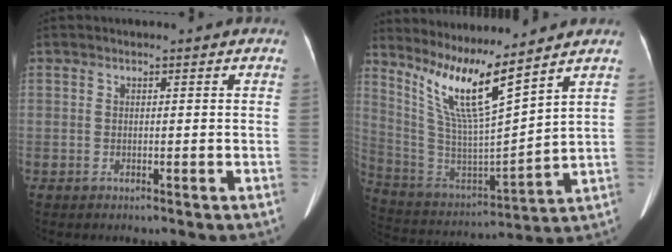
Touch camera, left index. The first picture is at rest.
{"total": 13.0, "force": [9.7, -0.1, 8.6], "torque": [-0.176, -0.014, 0.192]}